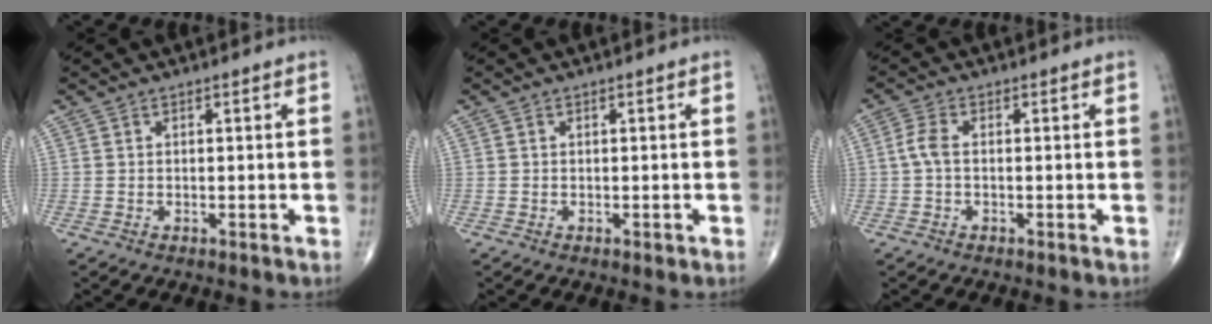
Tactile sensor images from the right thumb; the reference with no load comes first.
{"total": 0.0}
{"total": 3.0, "force": [-0.2, 1.4, 2.6], "torque": [-0.061, 0.004, -0.009]}